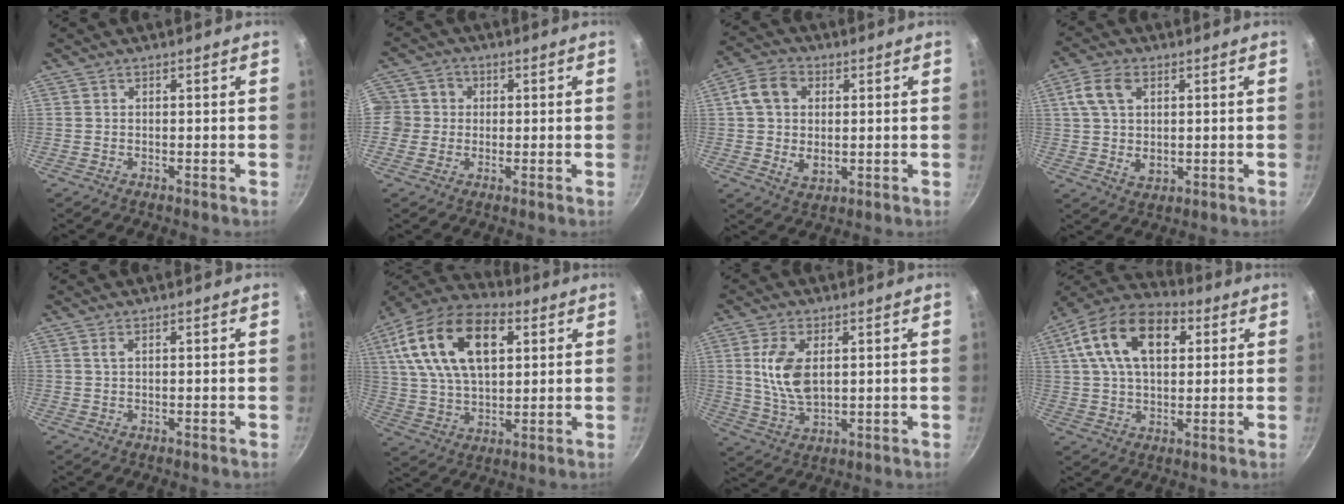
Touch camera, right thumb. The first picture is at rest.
{"total": 7.2, "force": [0.4, 7.0, 1.6], "torque": [-0.013, 0.017, 0.003]}
{"total": 10.2, "force": [1.5, 7.5, 6.9], "torque": [-0.105, 0.002, 0.027]}
{"total": 9.1, "force": [2.2, 6.0, 6.5], "torque": [-0.119, -0.001, 0.046]}
{"total": 0.9, "force": [0.5, 0.3, 0.7], "torque": [-0.016, 0.004, 0.011]}
{"total": 22.0, "force": [6.9, 12.5, 16.7], "torque": [-0.297, 0.005, 0.117]}
{"total": 9.3, "force": [1.9, 5.0, 7.6], "torque": [-0.151, -0.012, 0.044]}
{"total": 17.8, "force": [5.3, 10.7, 13.2], "torque": [-0.221, 0.013, 0.082]}